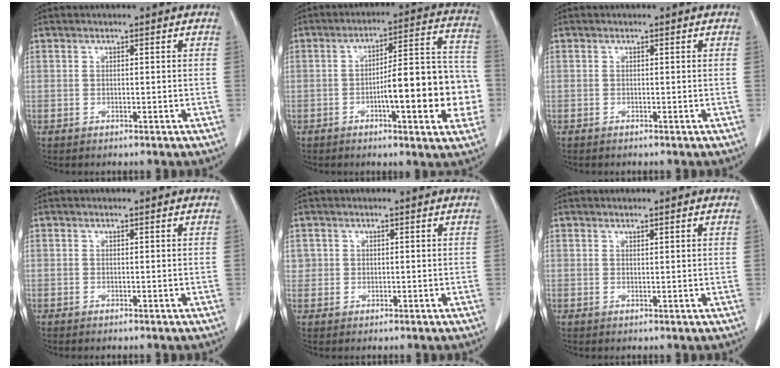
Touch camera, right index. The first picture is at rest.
{"total": 15.3, "force": [-3.6, 2.9, 14.6], "torque": [-0.196, 0.026, -0.050]}
{"total": 0.0}
{"total": 0.0}
{"total": 1.5, "force": [0.4, 1.4, 0.1], "torque": [0.011, 0.004, 0.003]}
{"total": 0.9, "force": [0.6, 0.0, 0.7], "torque": [-0.012, 0.000, 0.009]}